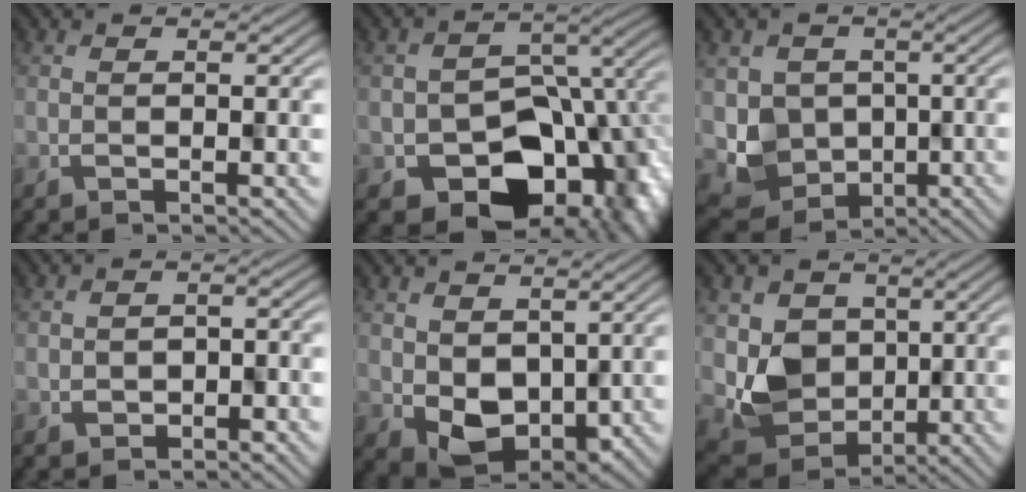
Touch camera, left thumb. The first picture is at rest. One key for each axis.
{"total": 13.8, "fx": -5.0, "fy": 10.5, "fz": 7.3, "tx": -0.083, "ty": -0.046, "tz": -0.063}
{"total": 5.5, "fx": -0.1, "fy": 5.5, "fz": 0.6, "tx": -0.019, "ty": -0.027, "tz": -0.009}
{"total": 2.1, "fx": -0.8, "fy": 1.9, "fz": -0.2, "tx": 0.010, "ty": -0.005, "tz": -0.020}
{"total": 5.7, "fx": 0.7, "fy": 4.7, "fz": 3.1, "tx": -0.073, "ty": -0.031, "tz": 0.021}
{"total": 5.6, "fx": 1.4, "fy": 5.3, "fz": 0.9, "tx": -0.031, "ty": -0.025, "tz": 0.021}